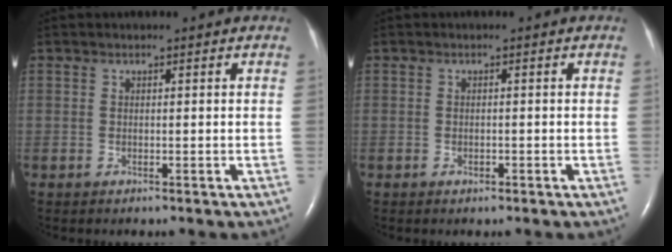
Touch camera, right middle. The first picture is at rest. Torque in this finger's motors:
{"motor_torque": [-0.23, 0.23, 0.00, -0.01]}